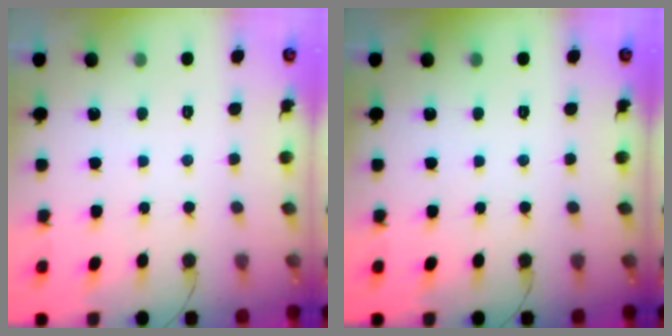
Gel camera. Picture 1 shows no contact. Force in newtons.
{"total": 0.0}